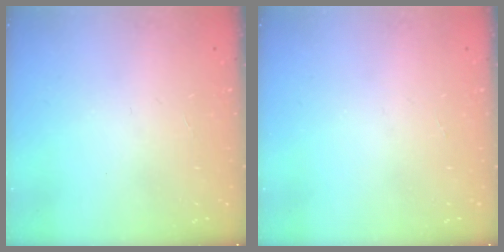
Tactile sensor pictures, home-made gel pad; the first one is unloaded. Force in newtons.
{"total": 0.0}